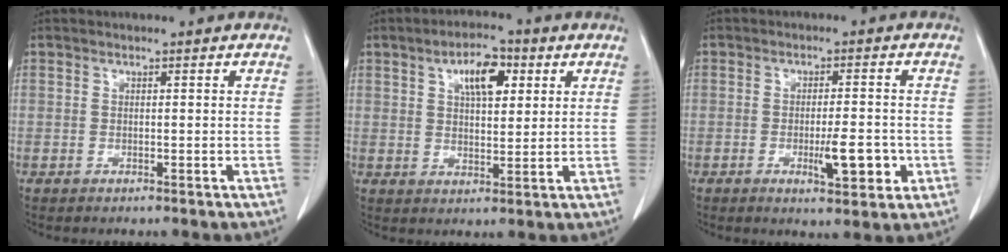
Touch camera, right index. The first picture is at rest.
{"total": 7.2, "force": [3.0, 3.1, 5.7], "torque": [-0.096, 0.010, 0.050]}
{"total": 6.2, "force": [-1.7, 1.4, 5.7], "torque": [-0.089, -0.005, -0.021]}